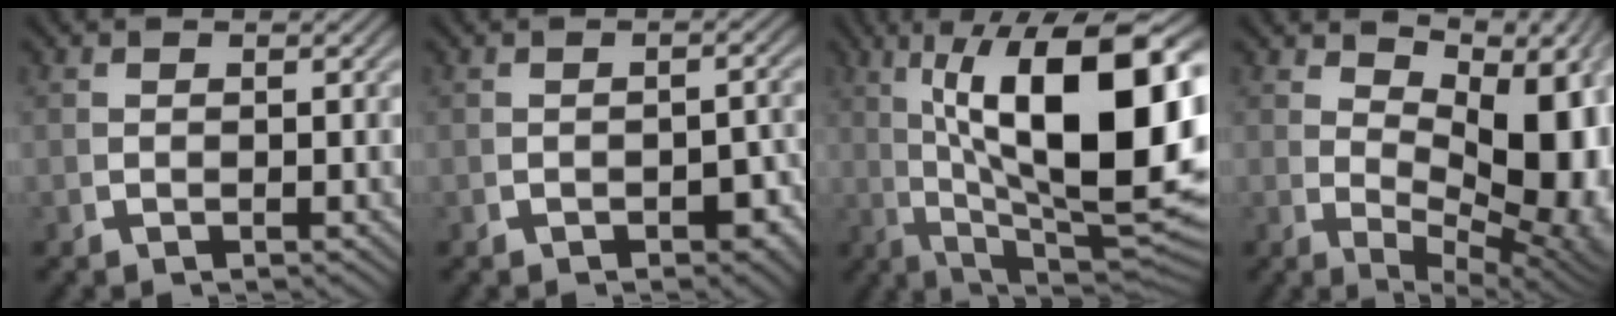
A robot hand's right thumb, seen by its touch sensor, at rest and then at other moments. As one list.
[{"total": 2.0, "force": [-1.3, 0.9, 1.2], "torque": [-0.018, -0.010, -0.016]}, {"total": 18.2, "force": [0.7, 8.5, 16.0], "torque": [-0.249, -0.048, 0.048]}, {"total": 13.4, "force": [1.1, 6.9, 11.5], "torque": [-0.171, -0.038, 0.051]}]